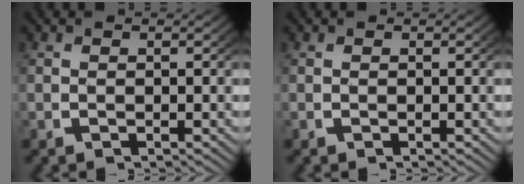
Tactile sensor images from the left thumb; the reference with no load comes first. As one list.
[{"total": 0.0}]